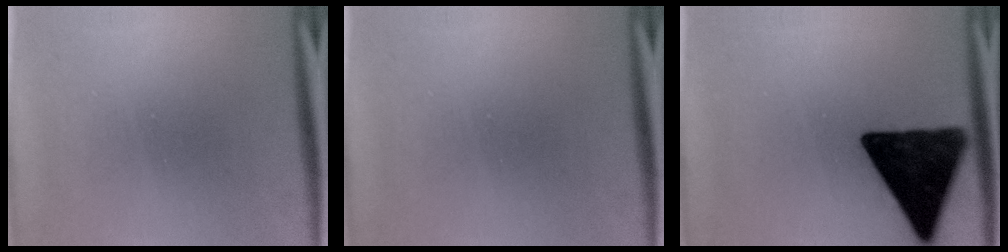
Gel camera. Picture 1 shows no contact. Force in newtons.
{"total": 0.0}
{"total": 15.4}